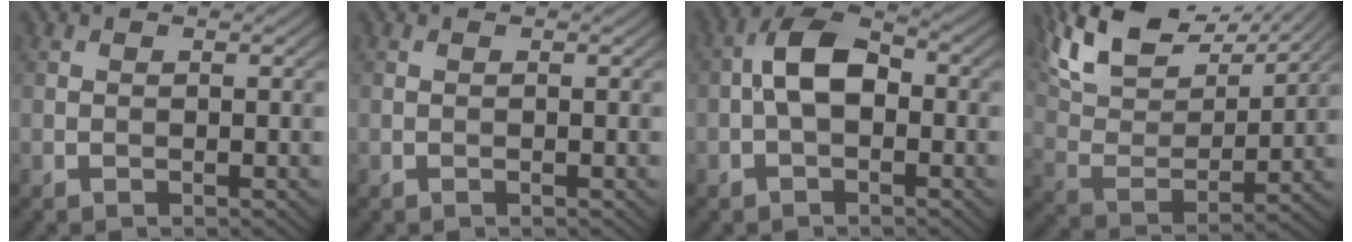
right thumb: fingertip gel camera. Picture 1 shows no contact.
{"total": 0.0}
{"total": 6.0, "force": [-0.5, 3.4, 4.9], "torque": [-0.097, 0.016, -0.018]}
{"total": 15.7, "force": [11.4, 6.1, 8.9], "torque": [-0.214, 0.021, 0.173]}